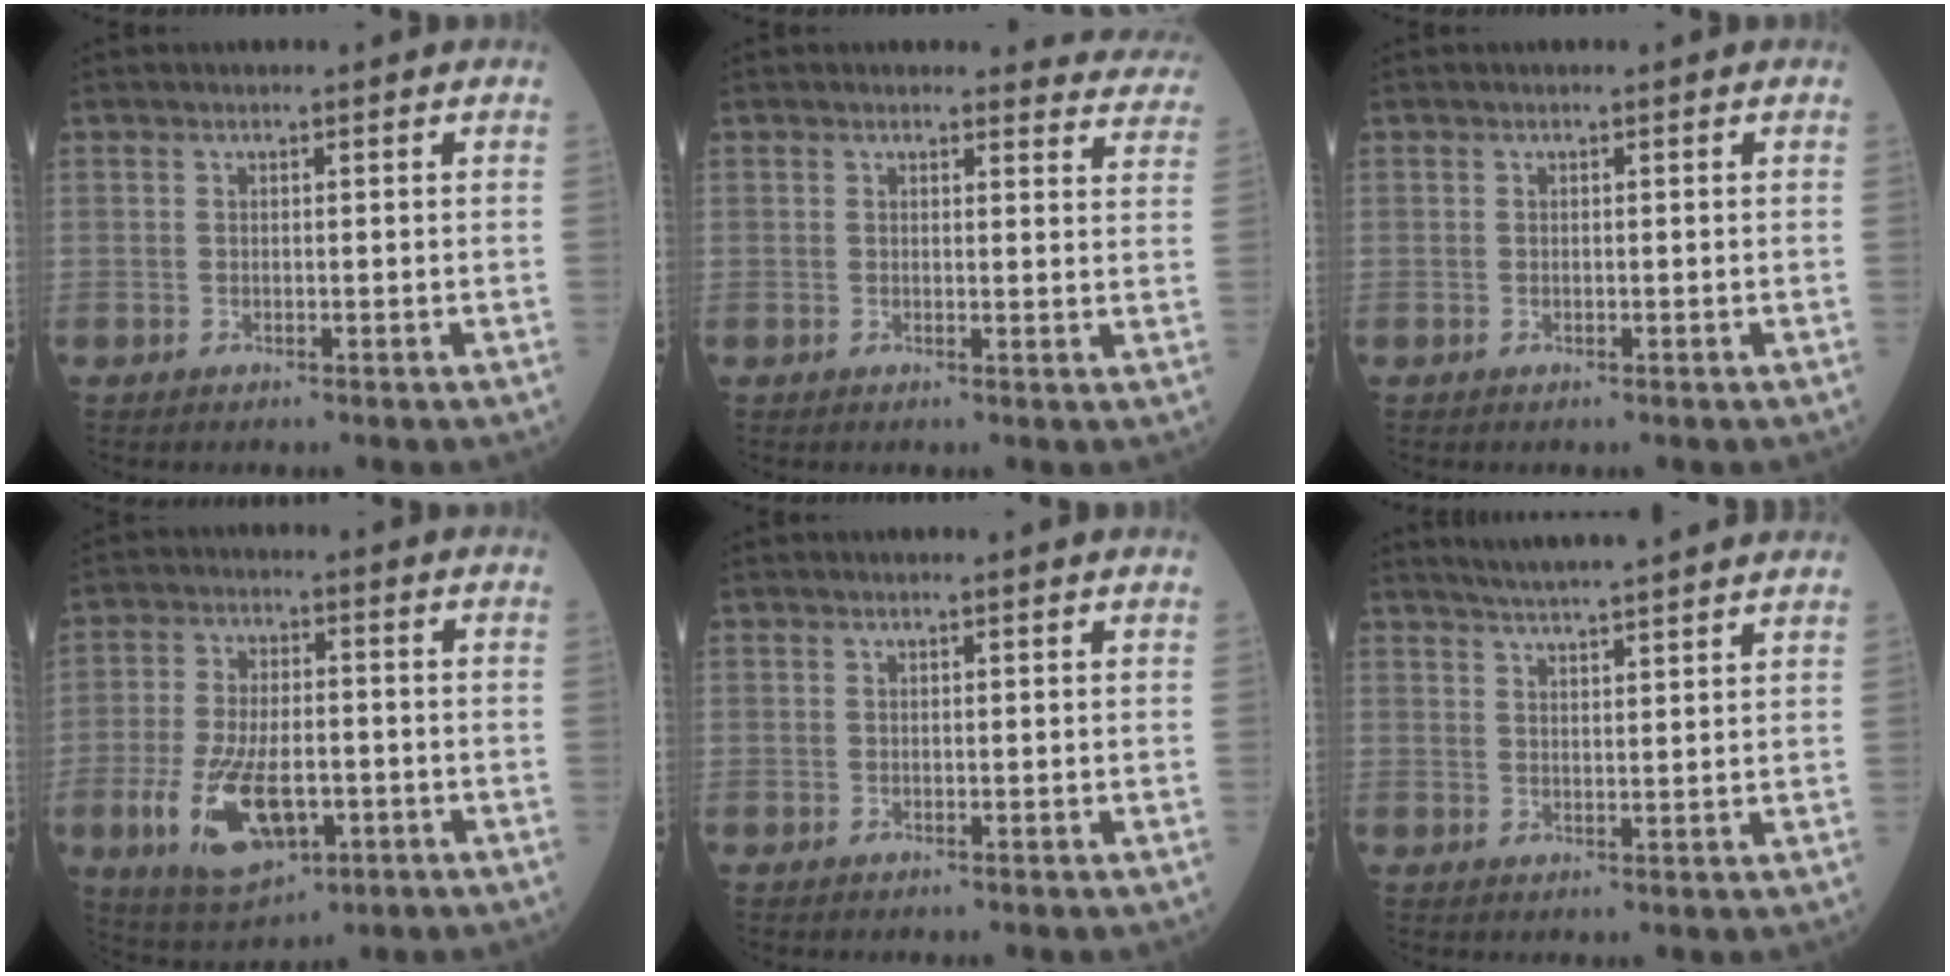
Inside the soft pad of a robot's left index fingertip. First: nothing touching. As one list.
[{"total": 7.3, "force": [7.1, 1.8, -0.3], "torque": [0.046, -0.030, 0.037]}, {"total": 0.0}, {"total": 12.4, "force": [-4.1, 5.8, 10.2], "torque": [-0.201, -0.005, -0.062]}, {"total": 0.7, "force": [0.6, -0.1, 0.3], "torque": [-0.012, -0.003, 0.011]}, {"total": 13.0, "force": [11.8, -0.2, 5.5], "torque": [-0.087, 0.017, 0.153]}]